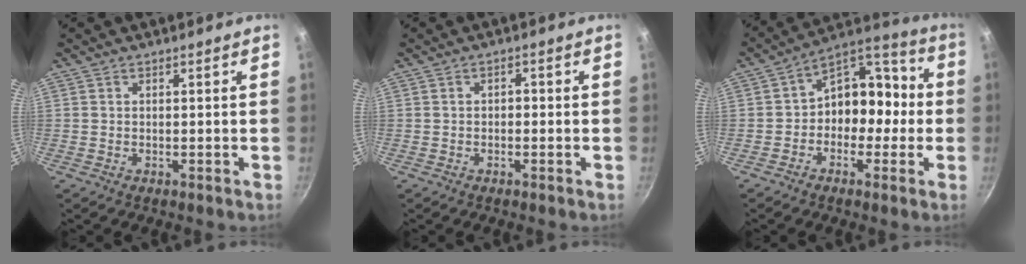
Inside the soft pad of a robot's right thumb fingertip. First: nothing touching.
{"total": 1.3, "force": [-0.3, 1.0, 0.8], "torque": [-0.002, 0.006, -0.009]}
{"total": 13.6, "force": [-0.8, 9.3, 10.0], "torque": [-0.094, 0.046, -0.028]}